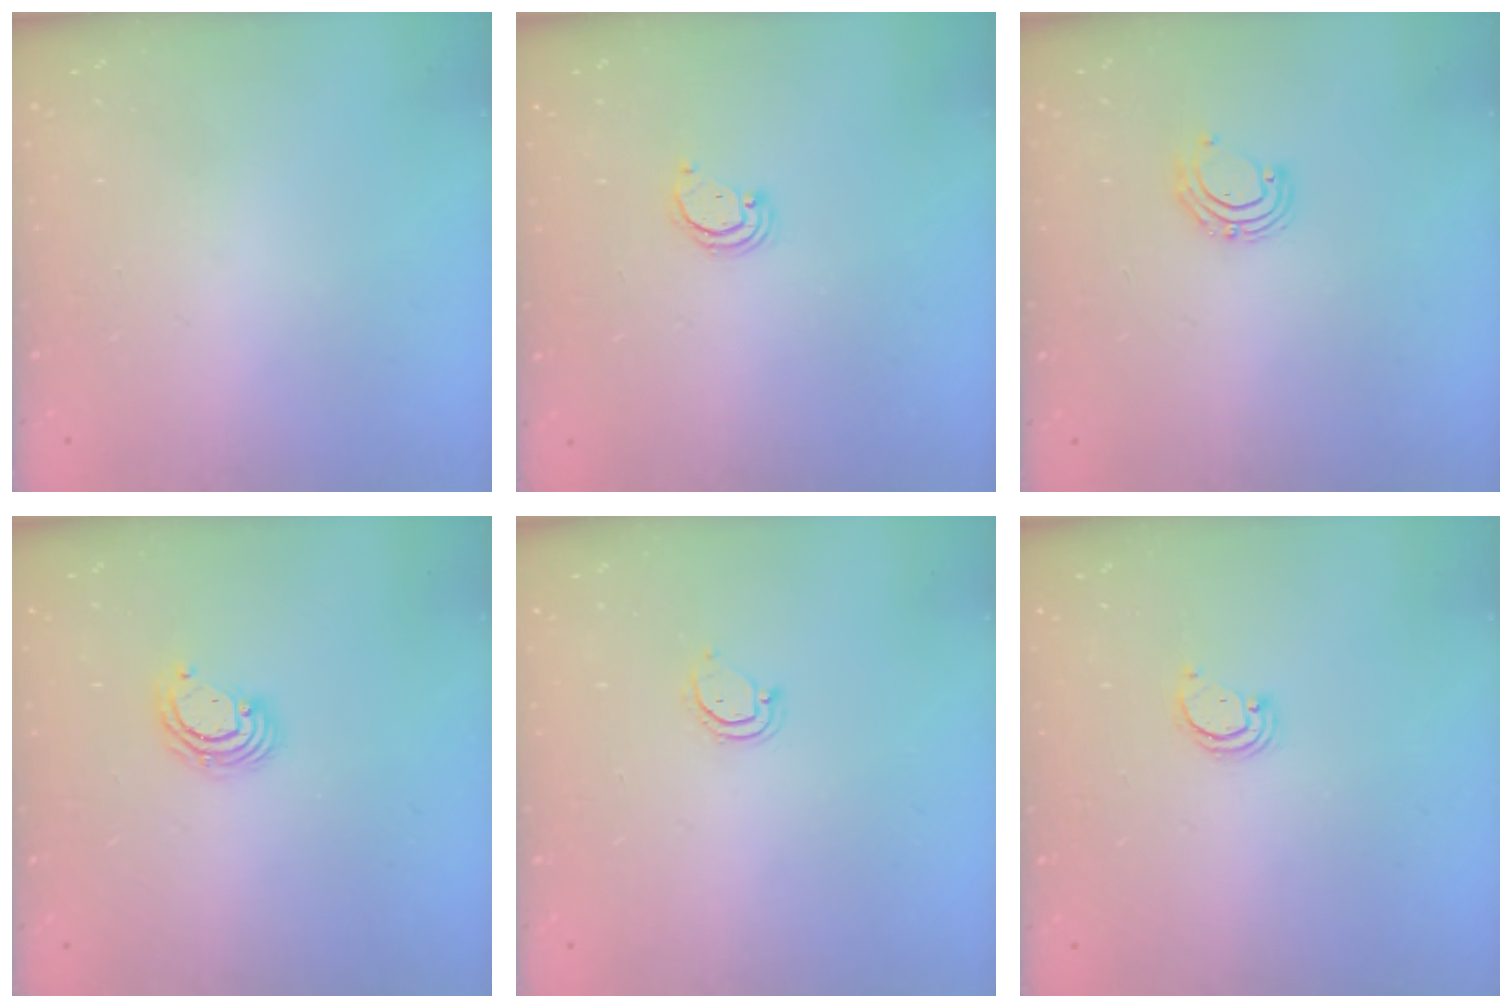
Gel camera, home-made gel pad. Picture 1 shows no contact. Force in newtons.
{"total": 2.2, "press": 2.2, "slide": 0.2}
{"total": 5.3, "press": 5.1, "slide": 1.4}
{"total": 4.0, "press": 3.9, "slide": 0.3}
{"total": 3.0, "press": 3.0, "slide": 0.2}
{"total": 2.1, "press": 2.1, "slide": 0.2}